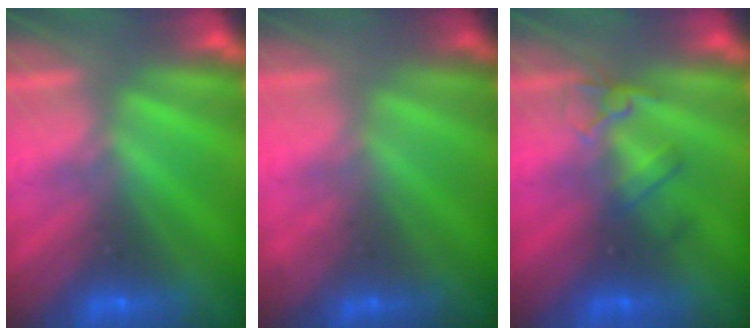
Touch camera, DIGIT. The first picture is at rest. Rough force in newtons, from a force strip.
{"total": 1.8}
{"total": 2.4}